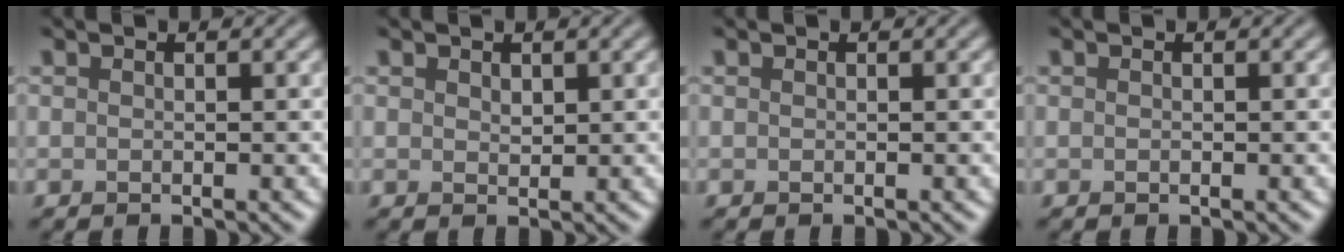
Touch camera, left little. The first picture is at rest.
{"total": 0.8, "force": [0.5, 0.5, 0.4], "torque": [-0.009, -0.002, 0.011]}
{"total": 0.0}
{"total": 0.0}